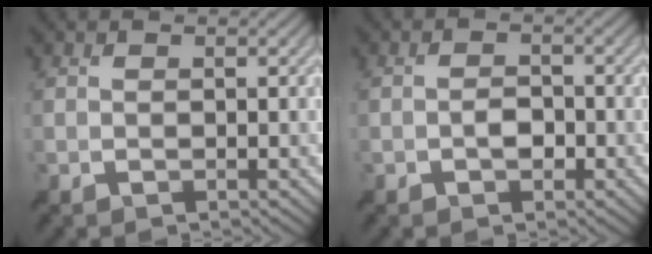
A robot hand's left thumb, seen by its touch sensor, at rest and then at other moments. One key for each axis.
{"total": 2.0, "fx": -0.8, "fy": 1.3, "fz": 1.3, "tx": -0.024, "ty": 0.002, "tz": -0.018}